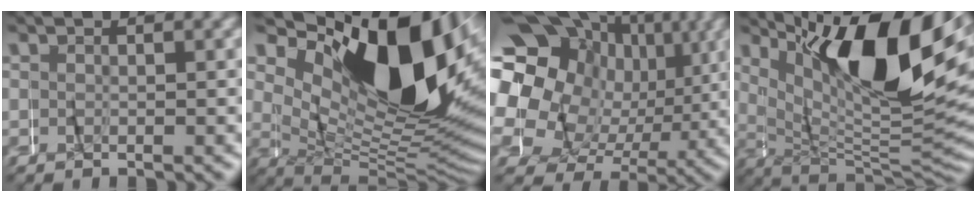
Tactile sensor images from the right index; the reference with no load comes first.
{"total": 17.6, "force": [3.7, 8.3, 15.0], "torque": [-0.209, 0.021, 0.048]}
{"total": 19.1, "force": [2.5, 15.1, 11.4], "torque": [-0.213, -0.010, 0.028]}
{"total": 15.3, "force": [4.8, 5.7, 13.4], "torque": [-0.203, 0.029, 0.065]}